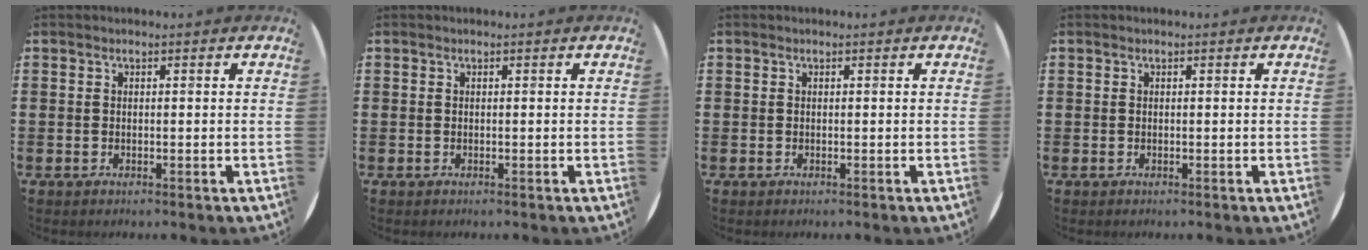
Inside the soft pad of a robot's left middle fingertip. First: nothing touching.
{"total": 0.0}
{"total": 0.0}
{"total": 0.0}